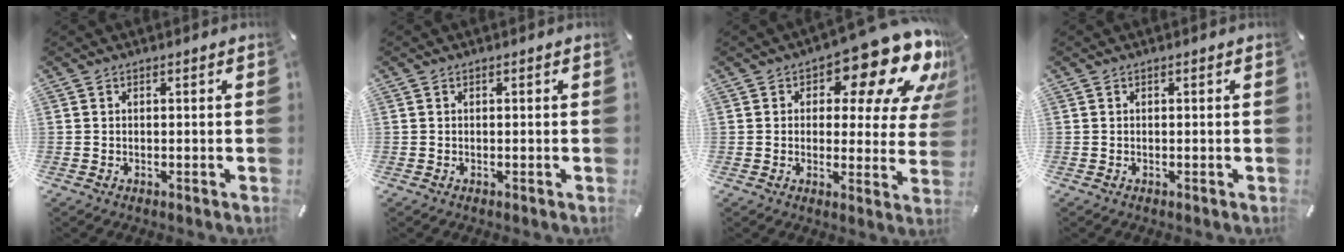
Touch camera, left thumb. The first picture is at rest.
{"total": 0.0}
{"total": 18.1, "force": [11.2, 8.0, 11.7], "torque": [-0.150, -0.078, 0.184]}
{"total": 0.0}